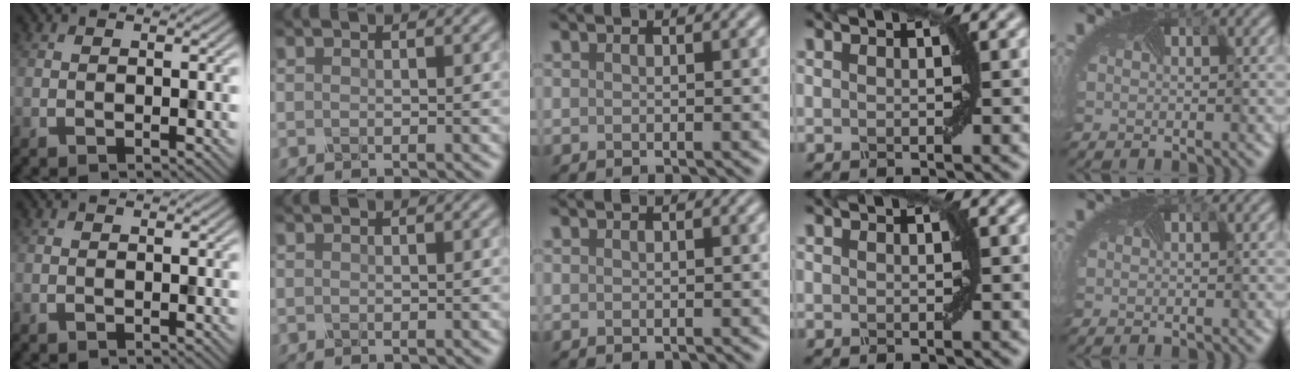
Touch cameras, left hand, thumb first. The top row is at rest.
{}